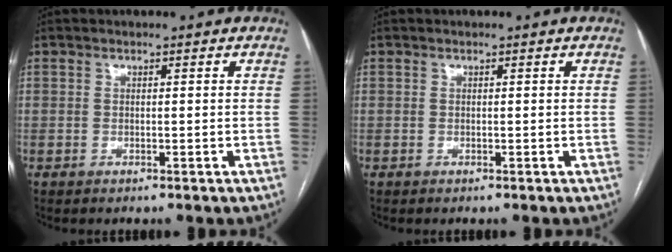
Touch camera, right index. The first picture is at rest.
{"total": 0.0}